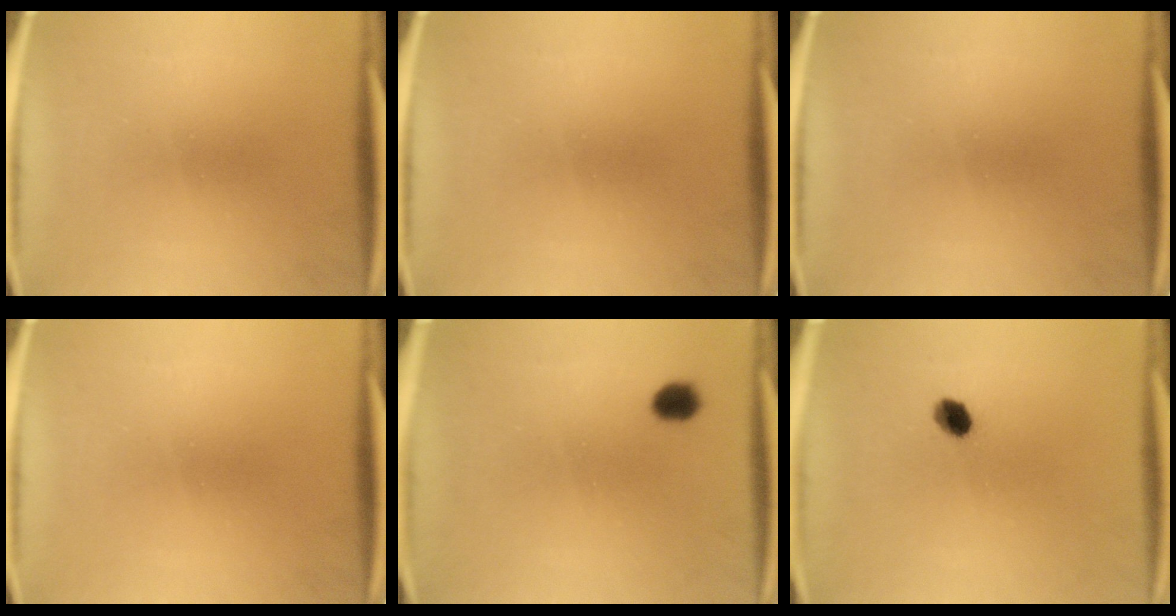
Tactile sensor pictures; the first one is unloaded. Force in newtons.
{"total": 0.0}
{"total": 0.0}
{"total": 0.0}
{"total": 2.7}
{"total": 3.4}